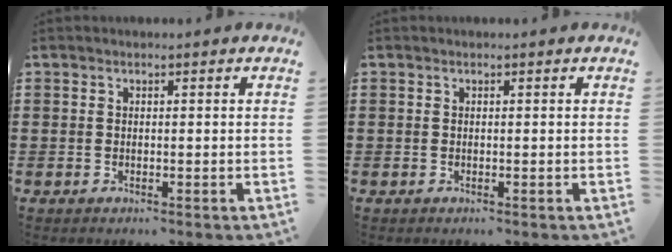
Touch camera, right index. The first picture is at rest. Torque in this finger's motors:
{"motor_torque": [-0.02, 0.38, 0.00, -0.01]}